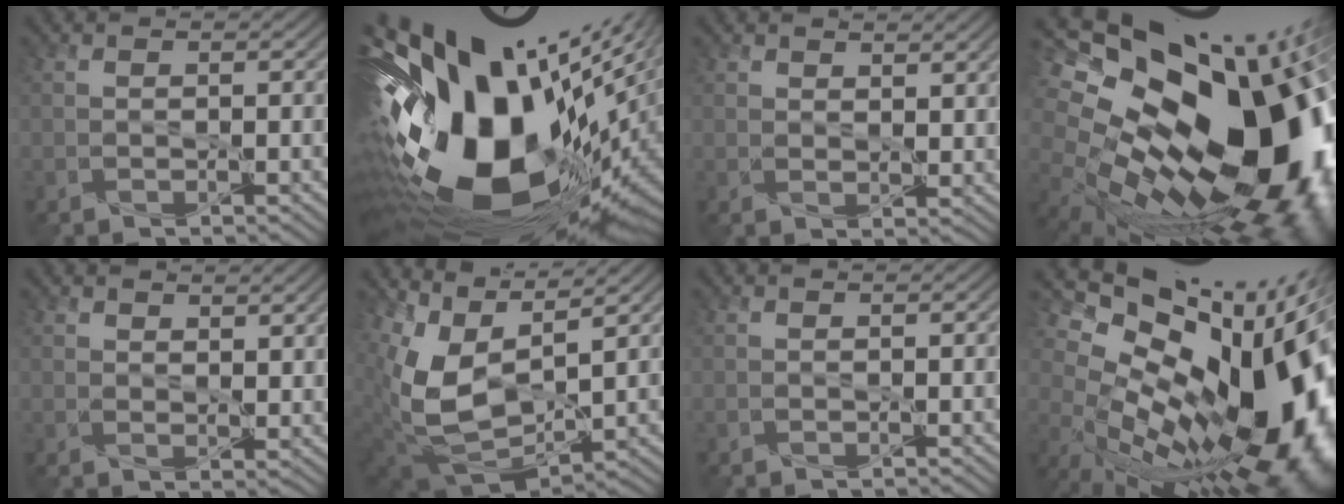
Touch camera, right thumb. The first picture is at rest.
{"total": 22.3, "force": [1.4, 11.0, 19.4], "torque": [-0.350, -0.044, 0.030]}
{"total": 2.7, "force": [2.1, 1.2, 1.2], "torque": [-0.025, -0.001, 0.042]}
{"total": 21.3, "force": [2.7, 13.4, 16.3], "torque": [-0.301, -0.006, 0.058]}
{"total": 3.0, "force": [2.3, 1.4, 1.4], "torque": [-0.030, -0.002, 0.046]}
{"total": 10.4, "force": [3.8, 5.6, 7.9], "torque": [-0.188, -0.002, 0.082]}
{"total": 0.0}
{"total": 20.9, "force": [0.9, 12.0, 17.1], "torque": [-0.260, -0.011, 0.025]}